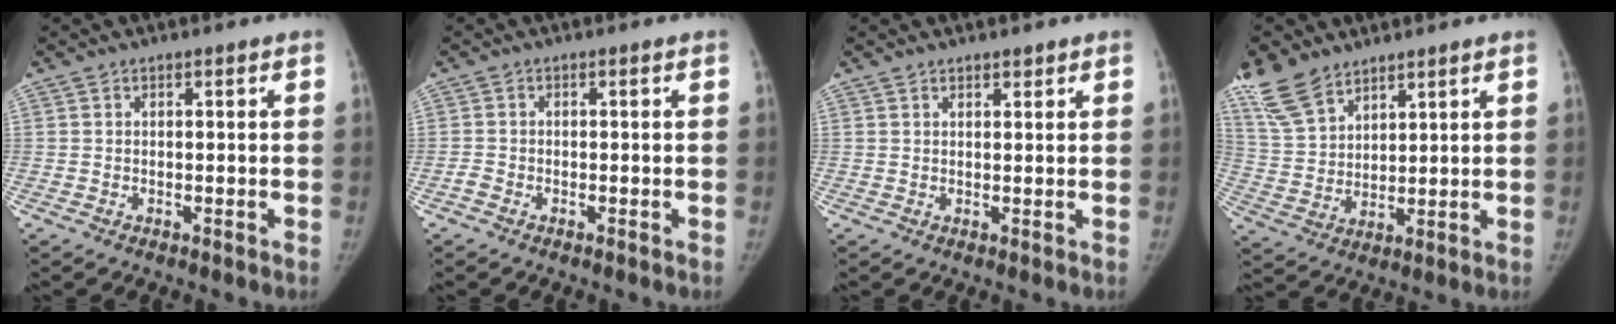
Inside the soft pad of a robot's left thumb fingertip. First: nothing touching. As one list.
[{"total": 1.1, "force": [-0.8, 0.6, 0.4], "torque": [-0.012, 0.000, -0.020]}, {"total": 1.5, "force": [1.2, 0.7, 0.6], "torque": [-0.002, -0.008, 0.017]}, {"total": 10.7, "force": [8.0, 5.4, 4.5], "torque": [-0.082, -0.027, 0.171]}]